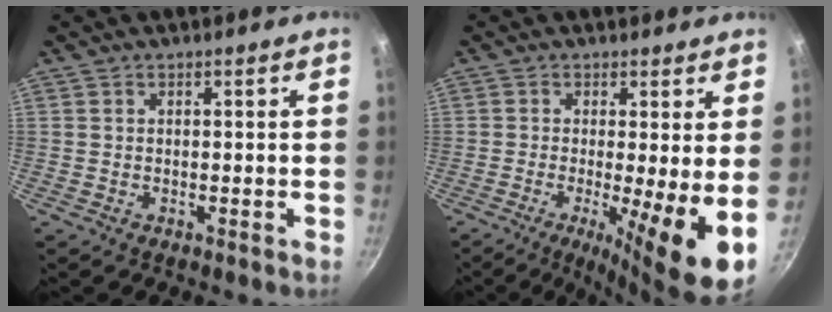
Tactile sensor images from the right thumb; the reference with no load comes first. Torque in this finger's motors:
{"motor_torque": [-0.33, 1.15, 0.08, 0.19, 0.16]}